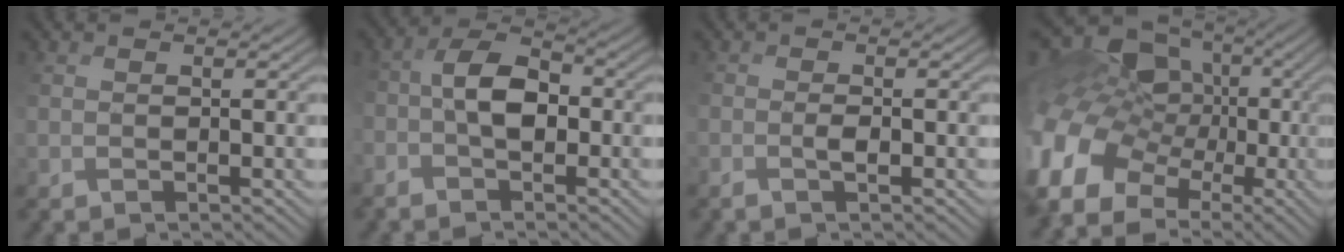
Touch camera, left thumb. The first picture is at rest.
{"total": 5.4, "force": [-0.9, 2.6, 4.6], "torque": [-0.091, 0.015, -0.026]}
{"total": 1.5, "force": [-0.4, 0.0, 1.5], "torque": [-0.027, 0.008, -0.007]}
{"total": 17.8, "force": [-3.2, 13.4, 11.2], "torque": [-0.270, 0.003, -0.047]}